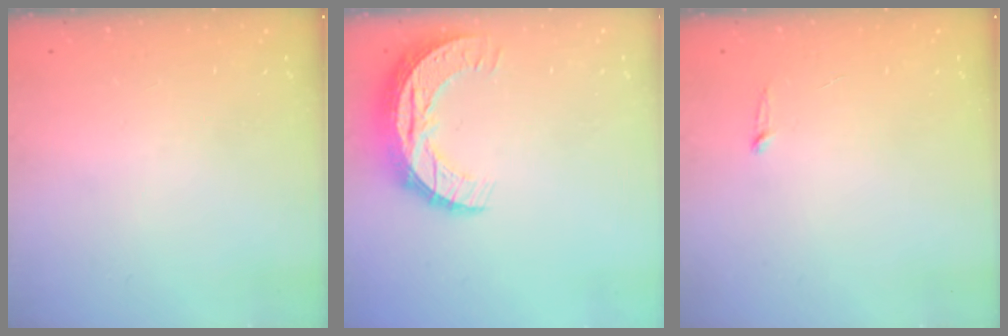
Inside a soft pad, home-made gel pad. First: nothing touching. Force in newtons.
{"total": 10.7, "press": 10.7, "slide": 0.8}
{"total": 2.5, "press": 2.5, "slide": 0.2}